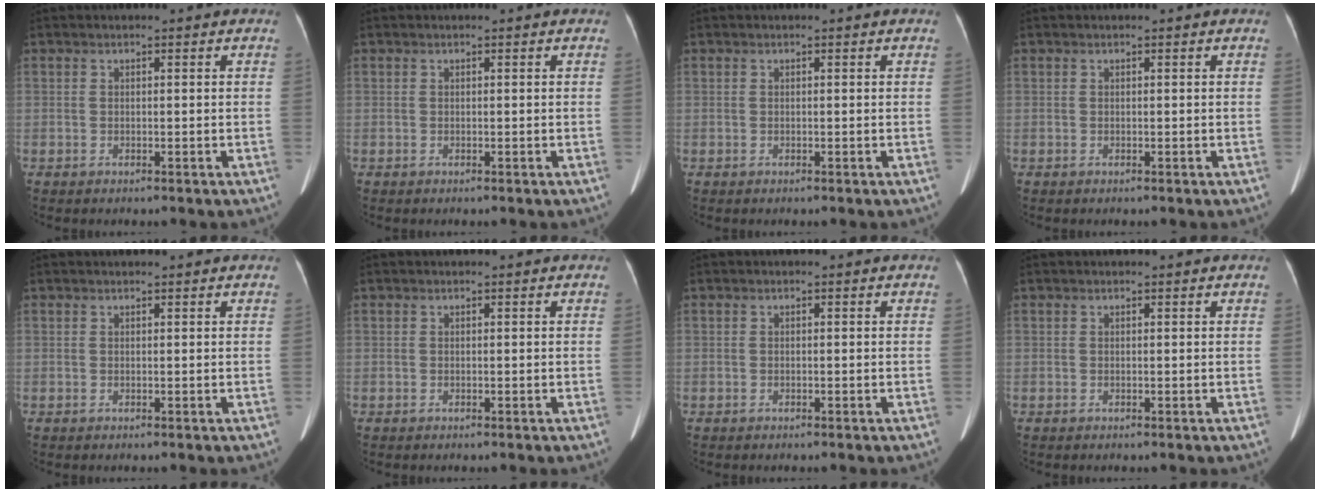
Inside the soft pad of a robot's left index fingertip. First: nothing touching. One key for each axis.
{"total": 0.0}
{"total": 0.0}
{"total": 0.0}
{"total": 1.2, "fx": 1.1, "fy": 0.0, "fz": 0.4, "tx": -0.010, "ty": 0.014, "tz": 0.018}
{"total": 0.0}
{"total": 0.0}
{"total": 0.8, "fx": 0.8, "fy": 0.0, "fz": 0.3, "tx": -0.009, "ty": 0.014, "tz": 0.012}